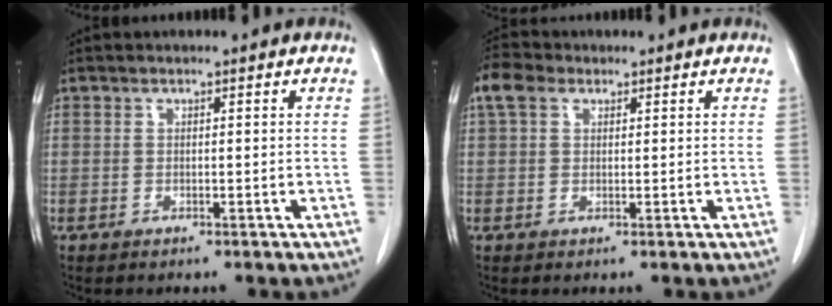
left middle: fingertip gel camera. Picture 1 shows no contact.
{"total": 4.0, "force": [2.1, 2.6, 2.2], "torque": [-0.052, 0.024, 0.044]}